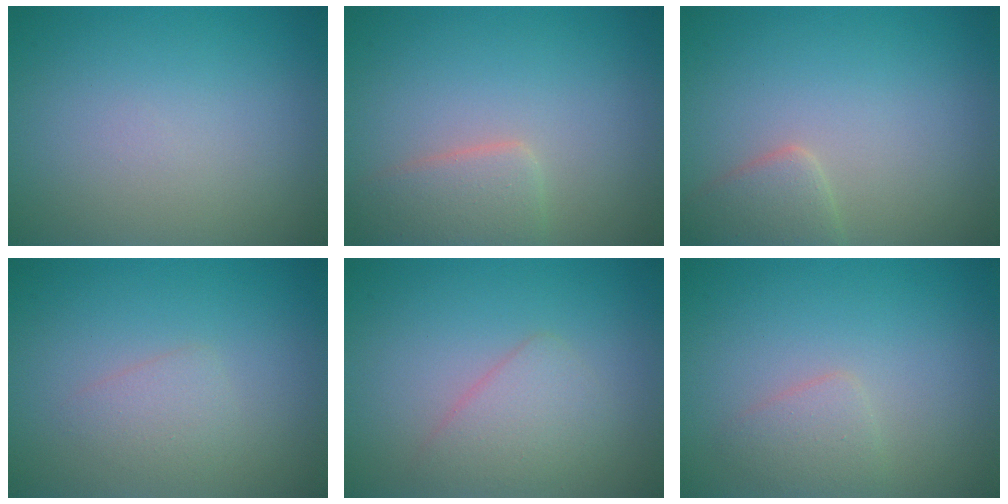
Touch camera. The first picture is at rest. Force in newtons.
{"total": 2.9, "press": 2.9, "slide": 0.3}
{"total": 2.4, "press": 2.4, "slide": 0.1}
{"total": 1.5, "press": 1.5, "slide": 0.1}
{"total": 2.4, "press": 2.4, "slide": 0.2}
{"total": 1.6, "press": 1.6, "slide": 0.0}